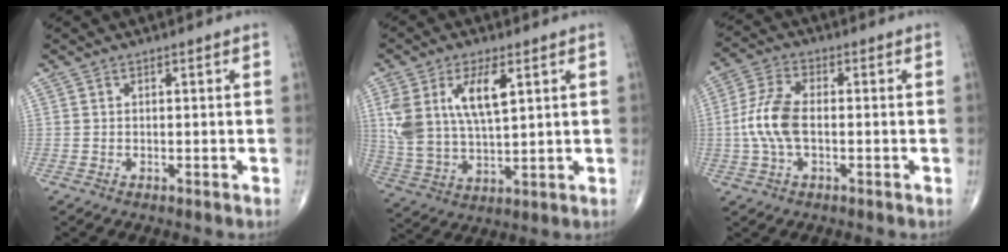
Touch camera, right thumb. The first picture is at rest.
{"total": 13.1, "force": [4.6, 5.9, 10.8], "torque": [-0.219, -0.014, 0.097]}
{"total": 8.6, "force": [-0.8, 4.3, 7.4], "torque": [-0.172, 0.020, -0.019]}